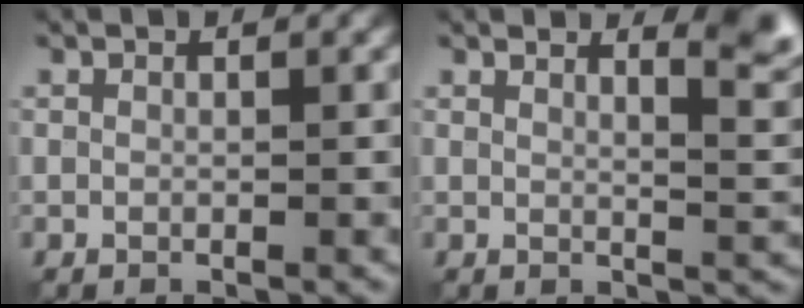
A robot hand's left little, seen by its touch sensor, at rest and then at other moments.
{"total": 4.5, "force": [3.2, 1.1, 2.9], "torque": [-0.023, 0.010, 0.046]}